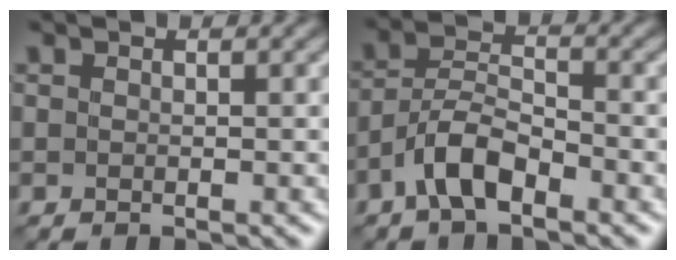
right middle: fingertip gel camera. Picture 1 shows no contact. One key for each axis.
{"total": 4.3, "fx": -2.7, "fy": 1.6, "fz": 2.9, "tx": -0.052, "ty": 0.012, "tz": -0.058}